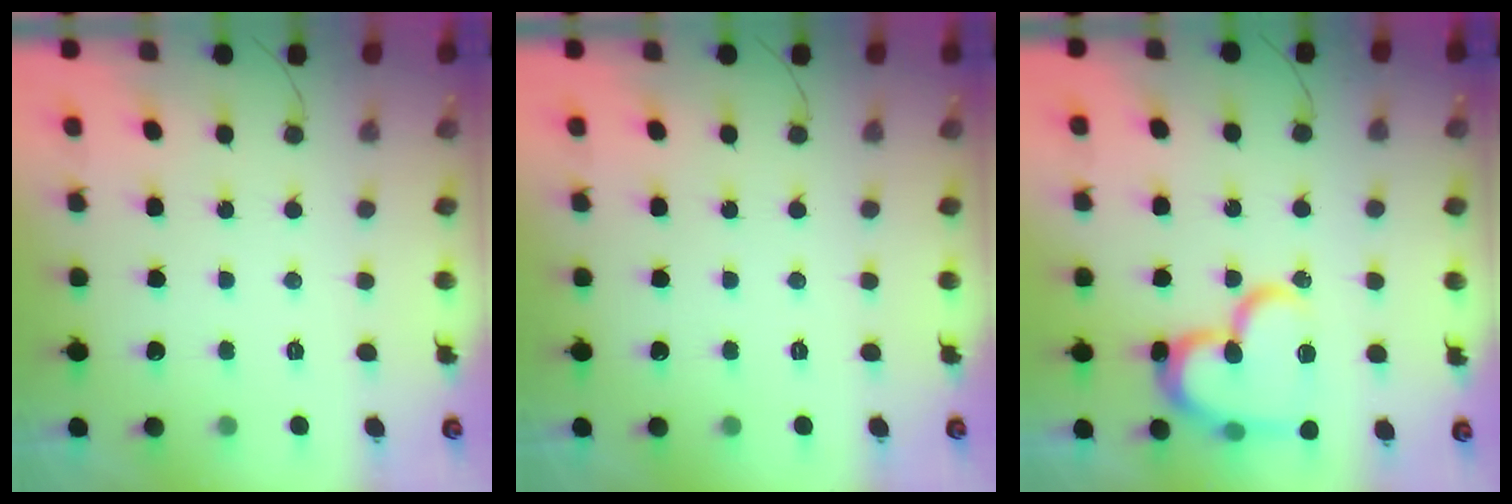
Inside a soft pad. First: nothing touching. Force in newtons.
{"total": 0.0}
{"total": 19.4, "press": 19.3, "slide": 1.9}